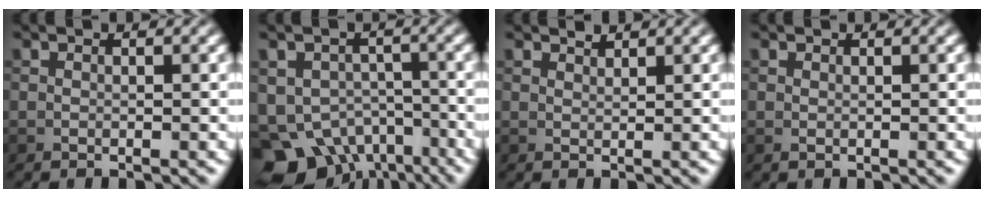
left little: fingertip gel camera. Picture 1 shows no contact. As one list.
[{"total": 8.7, "force": [-5.2, 5.8, 3.9], "torque": [-0.060, -0.023, -0.079]}, {"total": 0.9, "force": [0.8, 0.0, 0.1], "torque": [-0.003, 0.001, 0.016]}, {"total": 0.0}]